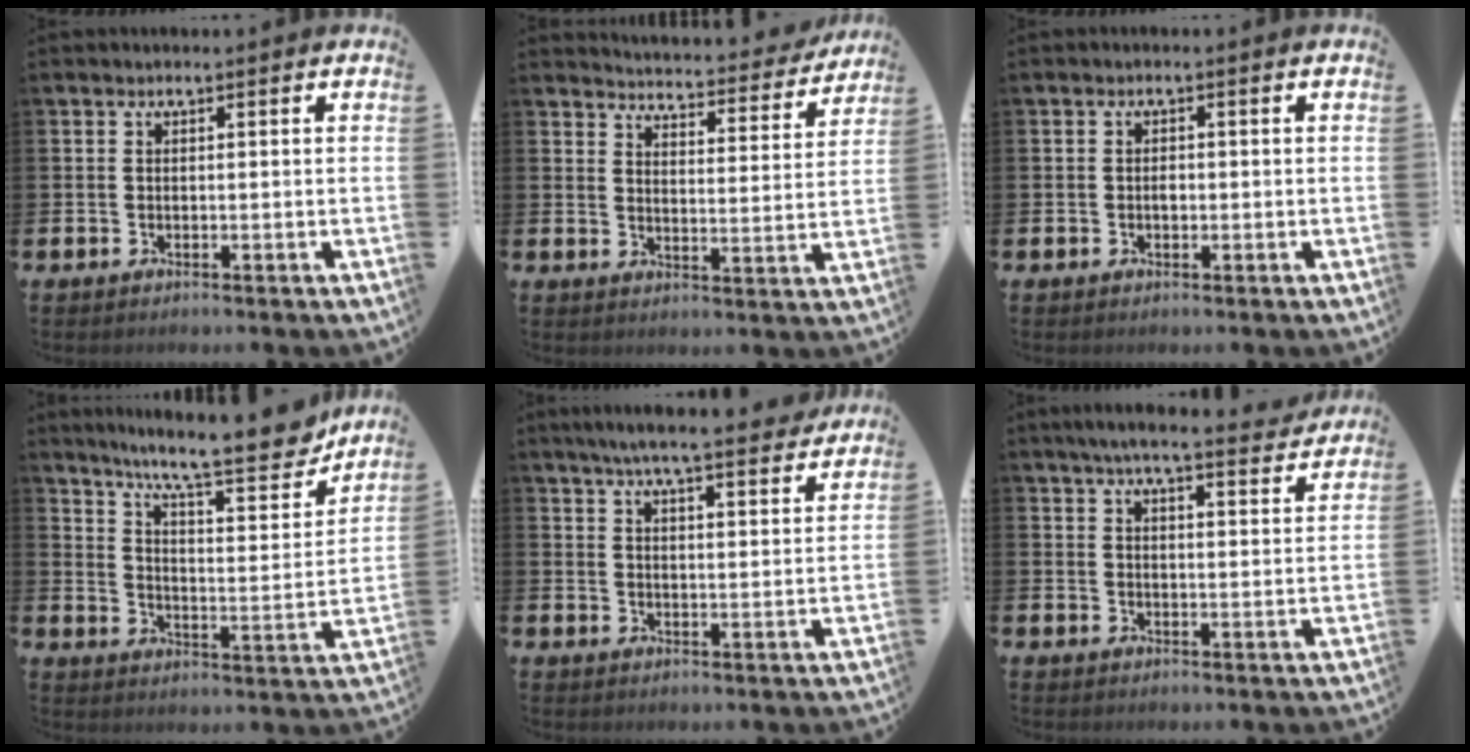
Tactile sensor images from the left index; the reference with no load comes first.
{"total": 4.4, "force": [4.4, 0.5, 0.4], "torque": [-0.025, -0.039, 0.072]}
{"total": 1.0, "force": [-0.1, 0.7, 0.7], "torque": [-0.011, 0.003, -0.004]}
{"total": 11.9, "force": [10.1, 1.7, 6.1], "torque": [-0.122, -0.060, 0.168]}
{"total": 6.7, "force": [6.3, 0.2, 2.2], "torque": [-0.052, -0.034, 0.109]}
{"total": 6.0, "force": [5.7, 0.3, 2.1], "torque": [-0.048, -0.029, 0.098]}